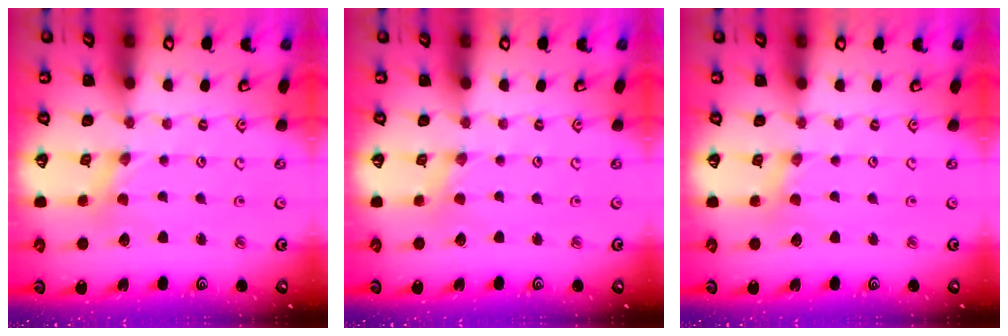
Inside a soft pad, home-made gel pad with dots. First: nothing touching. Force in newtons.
{"total": 0.7, "press": 0.7, "slide": 0.2}
{"total": 0.0}